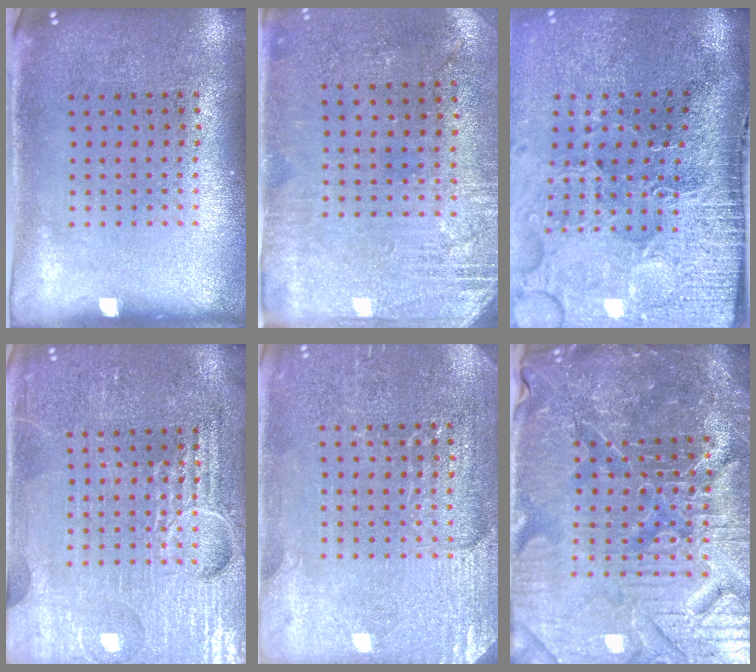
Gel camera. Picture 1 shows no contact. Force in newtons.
{"total": 2.8, "press": 2.5, "slide": 1.4}
{"total": 5.2, "press": 4.1, "slide": 3.2}
{"total": 7.2, "press": 7.2, "slide": 0.9}
{"total": 2.9, "press": 2.9, "slide": 0.2}
{"total": 6.3, "press": 5.7, "slide": 2.5}